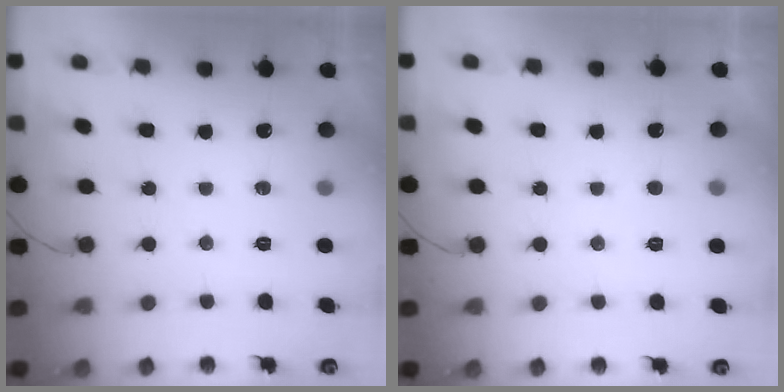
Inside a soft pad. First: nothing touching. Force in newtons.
{"total": 1.9, "press": 1.9, "slide": 0.3}